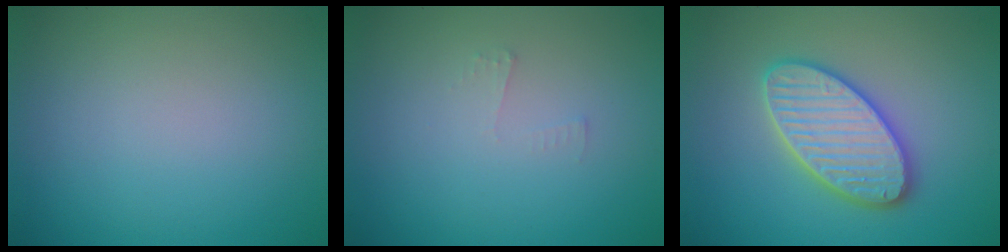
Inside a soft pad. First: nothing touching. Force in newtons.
{"total": 0.7, "press": 0.7, "slide": 0.1}
{"total": 5.3, "press": 5.3, "slide": 0.7}